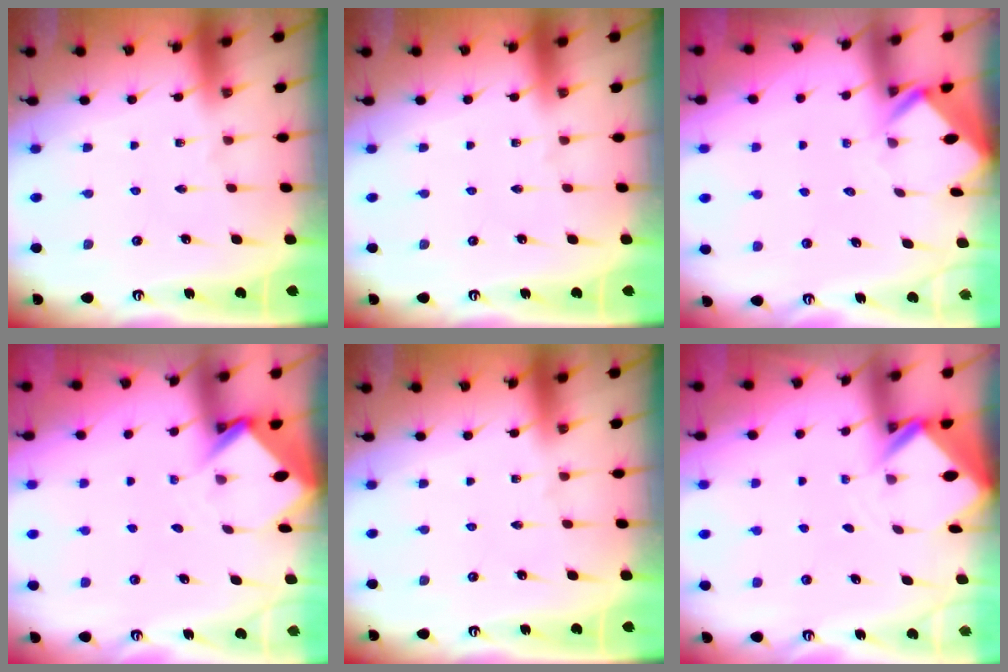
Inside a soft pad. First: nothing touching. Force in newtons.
{"total": 0.0}
{"total": 2.8, "press": 2.8, "slide": 0.2}
{"total": 3.4, "press": 3.4, "slide": 0.3}
{"total": 0.0}
{"total": 2.6, "press": 2.6, "slide": 0.1}